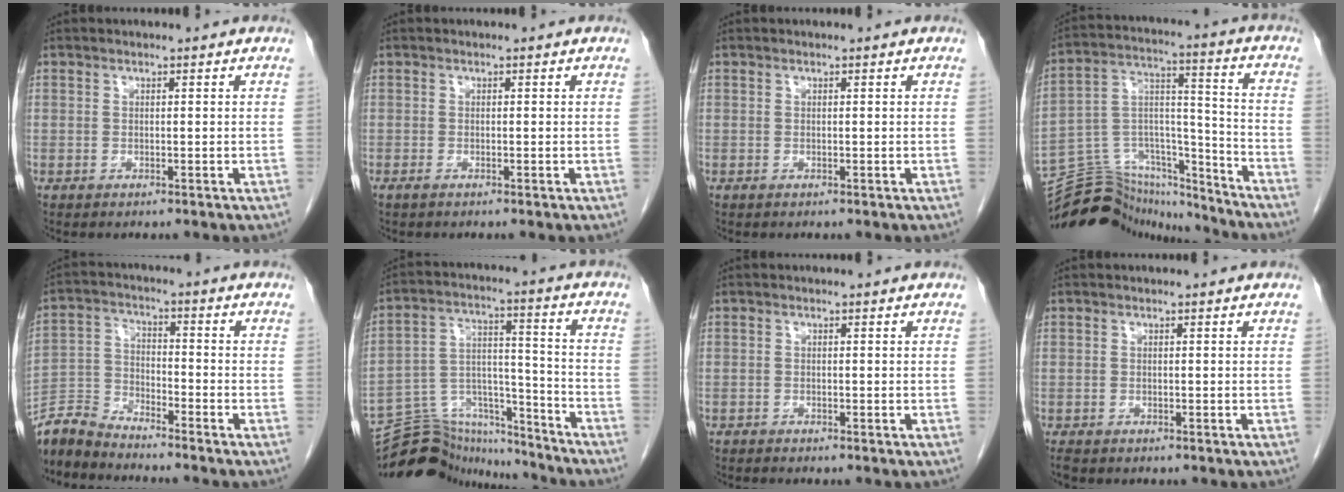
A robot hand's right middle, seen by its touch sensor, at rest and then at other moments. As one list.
[{"total": 0.6, "force": [-0.4, 0.0, 0.4], "torque": [-0.009, -0.001, -0.008]}, {"total": 0.0}, {"total": 19.7, "force": [-18.6, 5.4, 3.8], "torque": [-0.076, 0.059, -0.295]}, {"total": 7.0, "force": [-6.9, 0.6, 0.7], "torque": [-0.018, -0.002, -0.138]}, {"total": 14.9, "force": [-14.4, 3.5, 1.3], "torque": [-0.021, 0.053, -0.239]}, {"total": 0.7, "force": [-0.7, 0.1, 0.1], "torque": [-0.007, -0.001, -0.017]}, {"total": 1.4, "force": [-1.2, 0.6, 0.5], "torque": [-0.015, -0.004, -0.019]}]